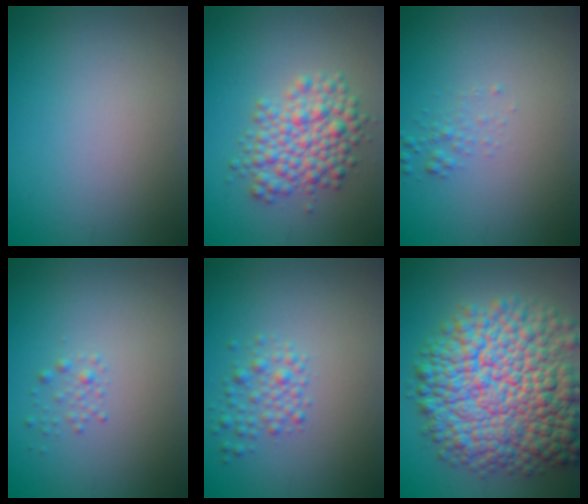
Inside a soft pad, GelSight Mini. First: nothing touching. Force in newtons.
{"total": 5.0, "press": 4.9, "slide": 0.2}
{"total": 1.0, "press": 1.0, "slide": 0.0}
{"total": 0.9, "press": 0.9, "slide": 0.0}
{"total": 2.0, "press": 2.0, "slide": 0.0}
{"total": 14.7, "press": 14.7, "slide": 0.5}